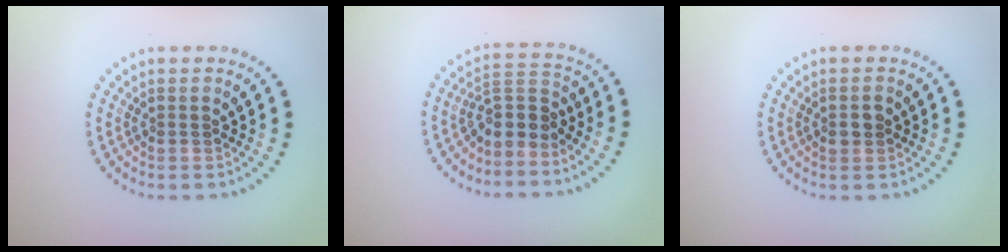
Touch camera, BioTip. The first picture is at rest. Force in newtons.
{"total": 3.0, "press": 2.1, "slide": 2.1}
{"total": 1.0, "press": 0.9, "slide": 0.2}